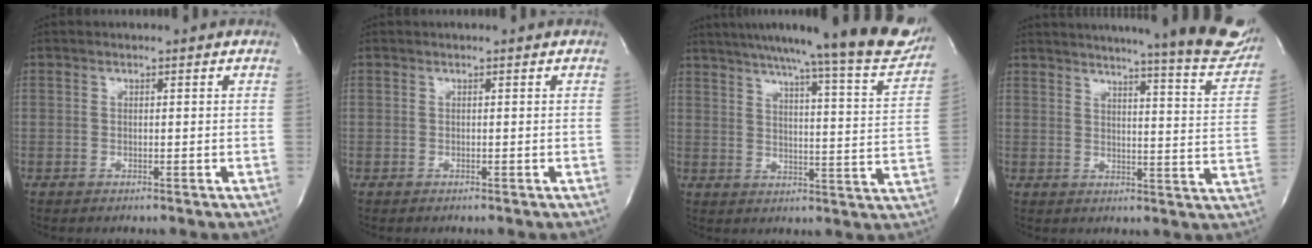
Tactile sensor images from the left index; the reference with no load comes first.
{"total": 0.0}
{"total": 23.2, "force": [20.0, 1.0, 11.6], "torque": [-0.168, -0.048, 0.248]}
{"total": 22.6, "force": [19.6, 1.7, 11.0], "torque": [-0.149, -0.062, 0.224]}